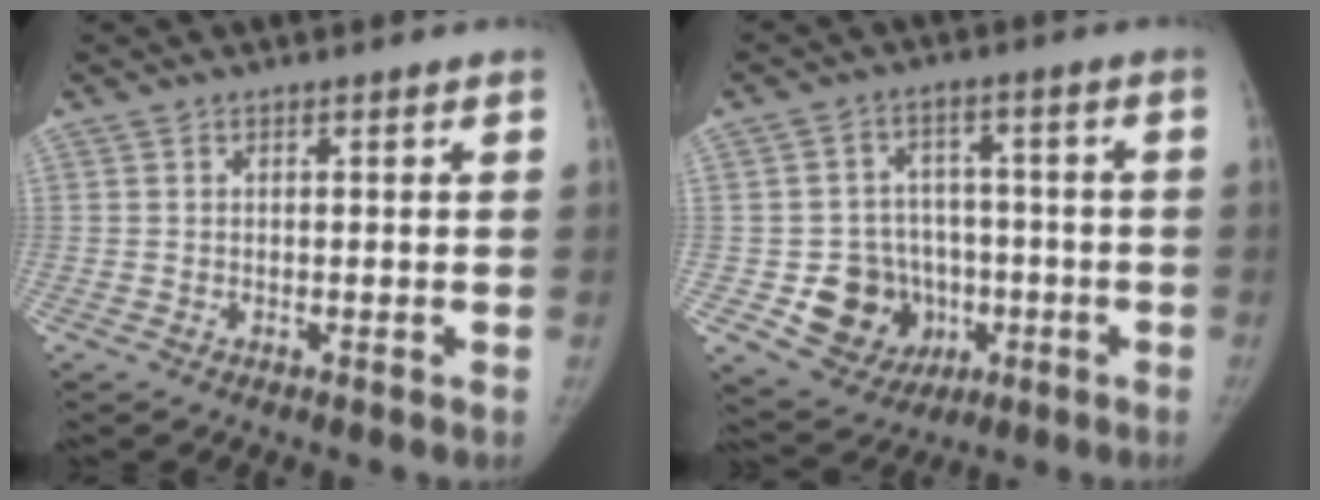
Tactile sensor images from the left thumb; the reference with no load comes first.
{"total": 11.8, "force": [-3.2, 10.3, 4.8], "torque": [-0.034, 0.022, -0.037]}